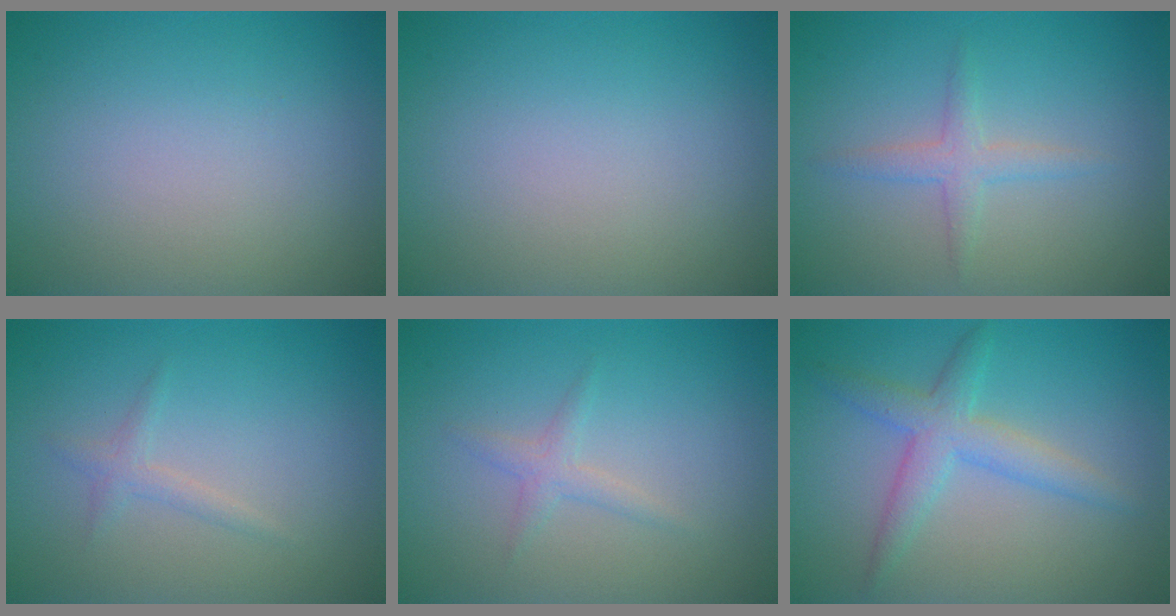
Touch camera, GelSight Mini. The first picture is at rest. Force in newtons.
{"total": 0.0}
{"total": 1.8, "press": 1.8, "slide": 0.1}
{"total": 1.1, "press": 1.1, "slide": 0.0}
{"total": 1.3, "press": 1.3, "slide": 0.0}
{"total": 3.4, "press": 3.4, "slide": 0.0}